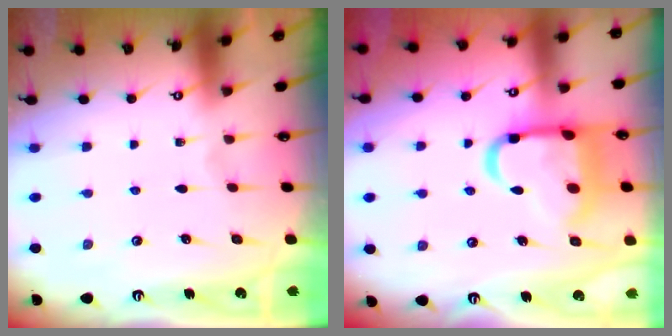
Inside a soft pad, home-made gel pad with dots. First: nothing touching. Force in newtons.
{"total": 16.5, "press": 16.4, "slide": 1.7}